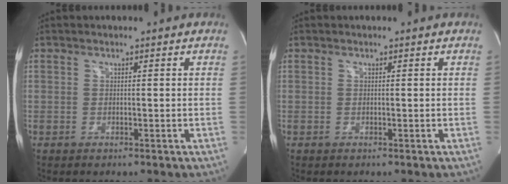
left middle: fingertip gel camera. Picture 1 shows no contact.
{"total": 0.0}